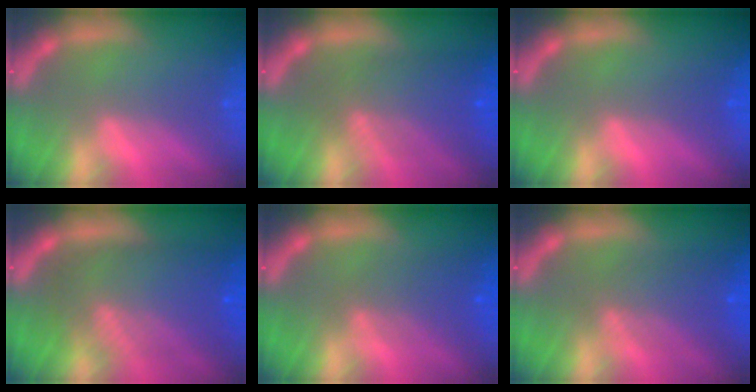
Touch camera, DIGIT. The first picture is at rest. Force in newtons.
{"total": 6.6}
{"total": 1.0}
{"total": 9.6}
{"total": 4.1}
{"total": 5.1}